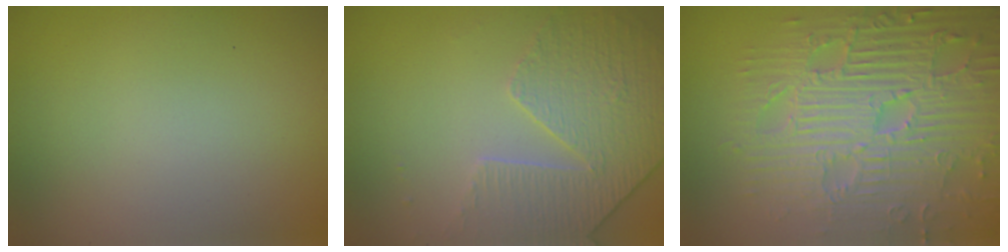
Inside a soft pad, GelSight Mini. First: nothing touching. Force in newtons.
{"total": 4.3, "press": 3.4, "slide": 2.6}
{"total": 9.4, "press": 6.8, "slide": 6.4}